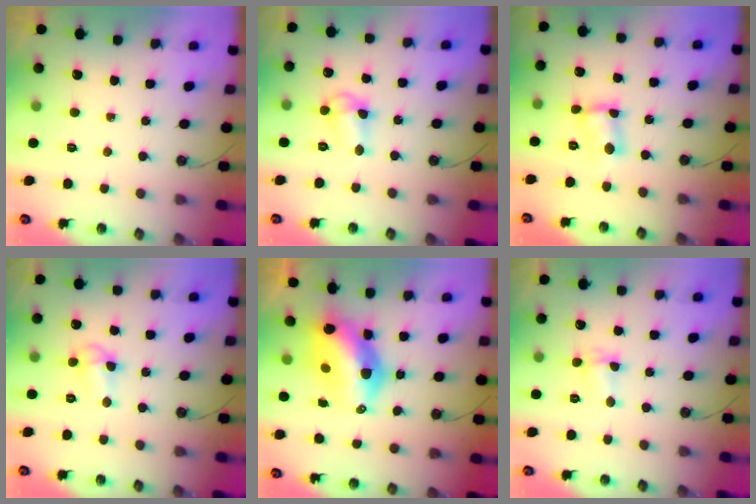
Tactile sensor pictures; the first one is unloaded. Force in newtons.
{"total": 8.0, "press": 8.0, "slide": 0.7}
{"total": 4.8, "press": 4.8, "slide": 0.2}
{"total": 6.4, "press": 6.4, "slide": 0.4}
{"total": 12.8, "press": 12.8, "slide": 1.4}
{"total": 2.5, "press": 2.5, "slide": 0.5}